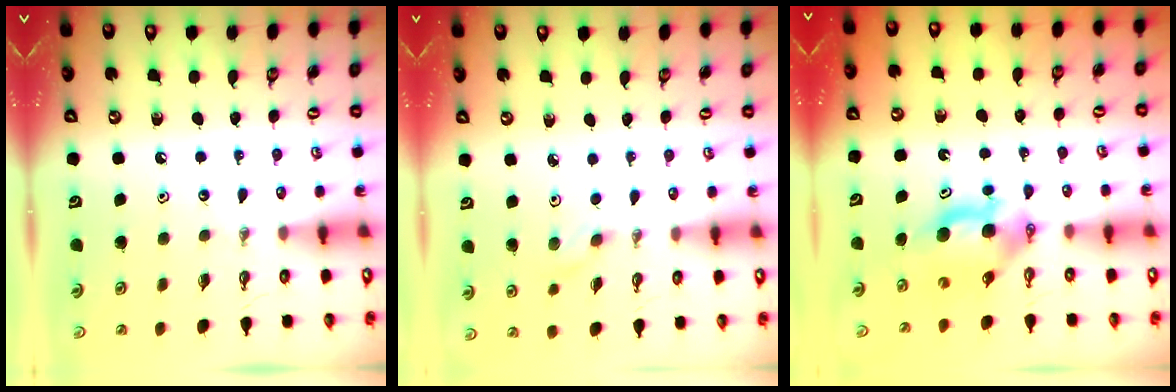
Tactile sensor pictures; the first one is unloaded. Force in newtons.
{"total": 2.6, "press": 2.1, "slide": 1.5}
{"total": 5.8, "press": 5.7, "slide": 1.2}